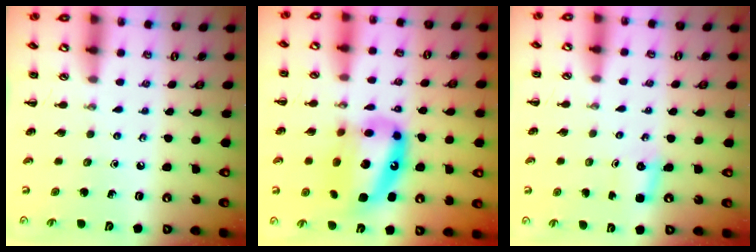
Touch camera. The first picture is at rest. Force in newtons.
{"total": 16.8, "press": 16.3, "slide": 4.2}
{"total": 2.6, "press": 2.5, "slide": 0.7}